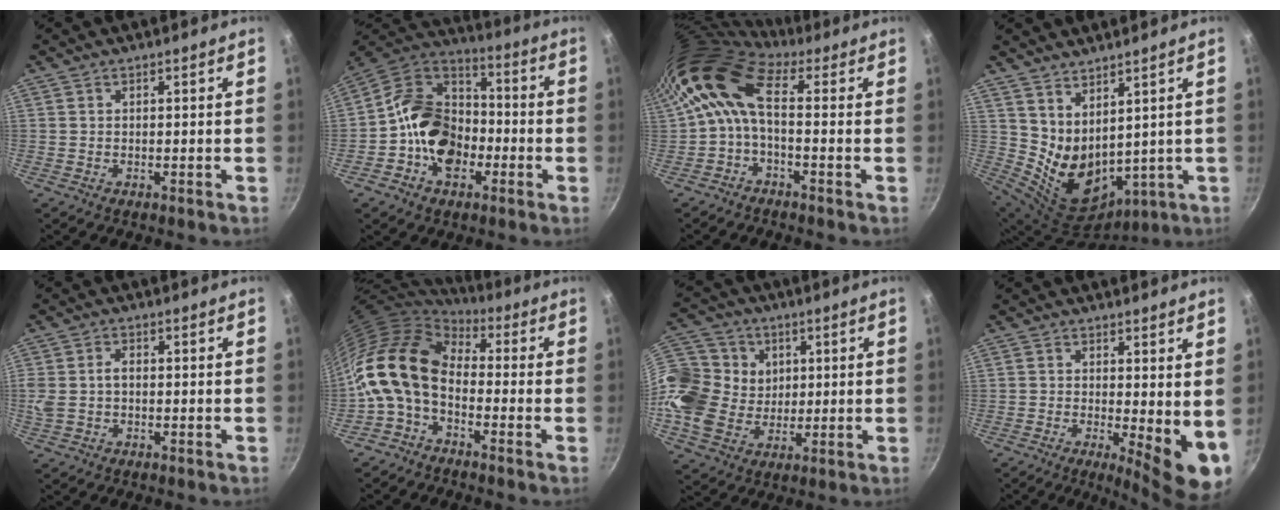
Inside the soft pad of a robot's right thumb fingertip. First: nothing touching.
{"total": 16.2, "force": [-4.2, 12.3, 9.7], "torque": [-0.133, 0.046, -0.093]}
{"total": 9.7, "force": [1.4, 4.6, 8.4], "torque": [-0.167, 0.024, 0.009]}
{"total": 12.2, "force": [5.0, 7.2, 8.5], "torque": [-0.126, -0.059, 0.119]}
{"total": 4.6, "force": [-0.1, 3.1, 3.4], "torque": [-0.067, 0.006, -0.006]}
{"total": 14.2, "force": [-1.5, 9.3, 10.6], "torque": [-0.189, 0.029, -0.048]}
{"total": 20.0, "force": [4.3, 17.0, 9.7], "torque": [-0.203, 0.012, 0.083]}
{"total": 8.8, "force": [-0.3, 2.6, 8.4], "torque": [-0.102, -0.017, 0.001]}